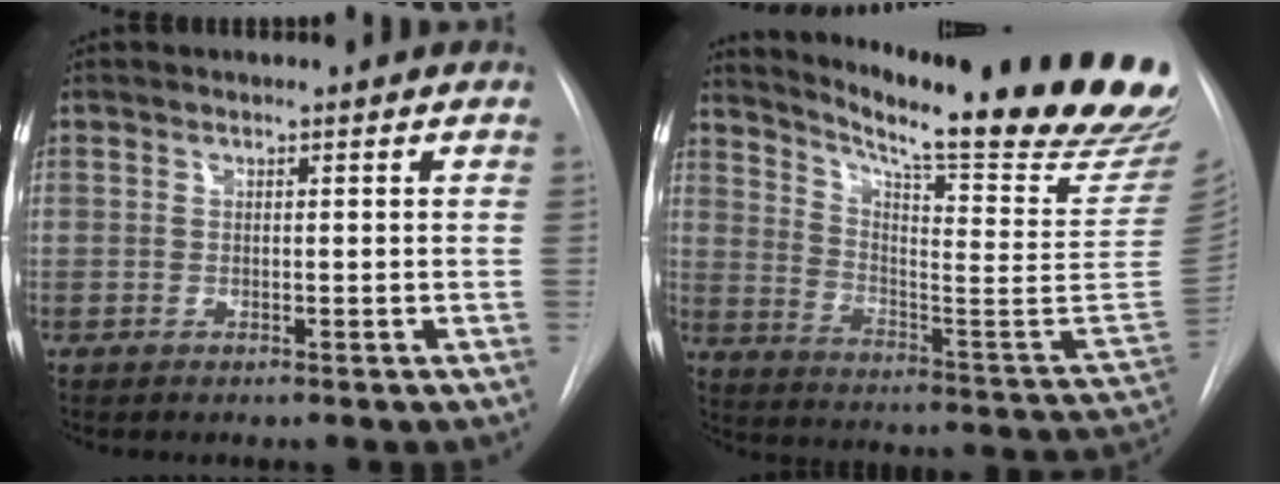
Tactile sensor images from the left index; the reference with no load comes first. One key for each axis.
{"total": 29.0, "fx": 23.5, "fy": 1.1, "fz": 16.9, "tx": -0.252, "ty": -0.102, "tz": 0.313}